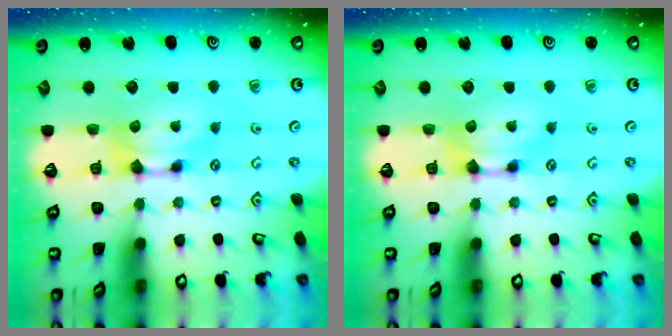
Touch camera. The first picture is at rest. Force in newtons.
{"total": 0.0}